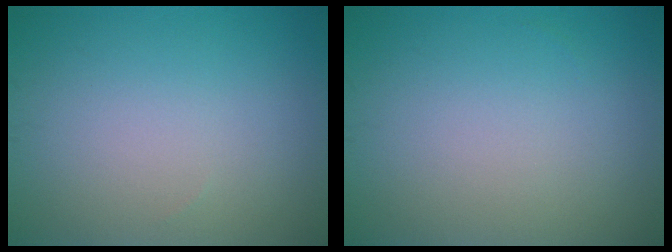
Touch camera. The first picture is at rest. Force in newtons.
{"total": 0.0}